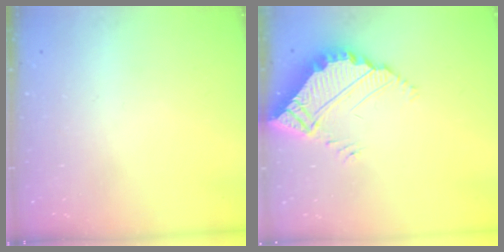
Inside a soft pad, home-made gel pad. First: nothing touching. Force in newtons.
{"total": 5.8, "press": 5.8, "slide": 0.3}